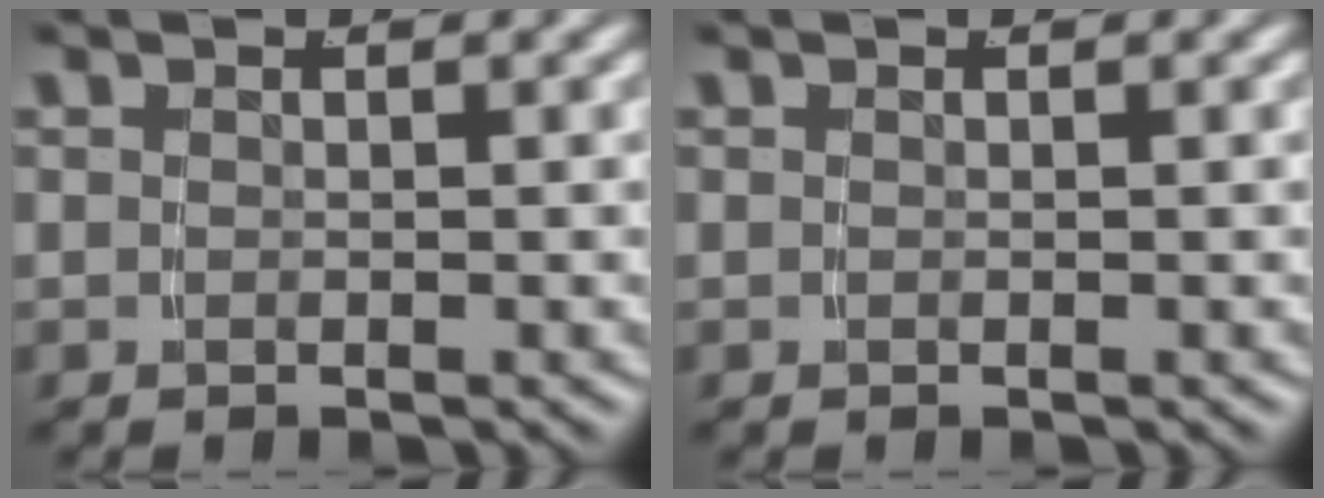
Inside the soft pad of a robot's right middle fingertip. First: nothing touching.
{"total": 0.0}